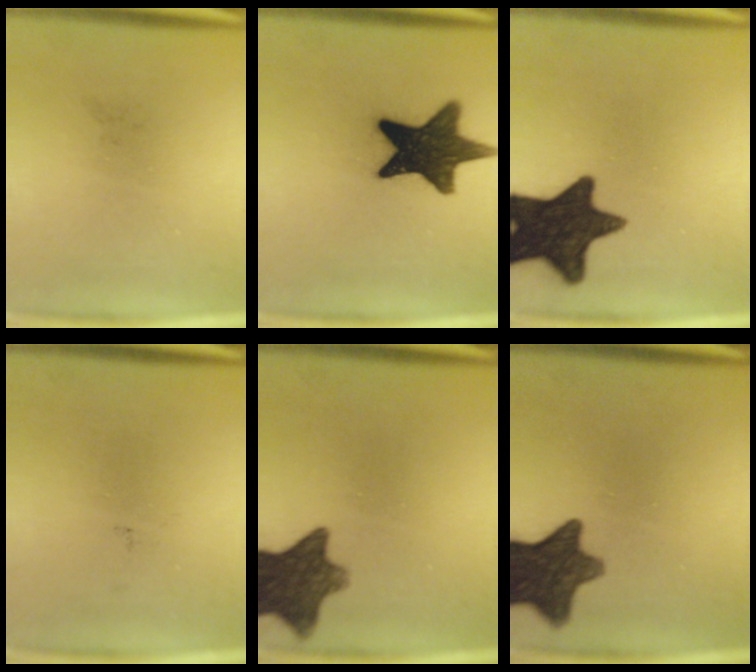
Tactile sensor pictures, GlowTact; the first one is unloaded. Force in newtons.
{"total": 15.9}
{"total": 16.2}
{"total": 0.0}
{"total": 11.0}
{"total": 11.4}